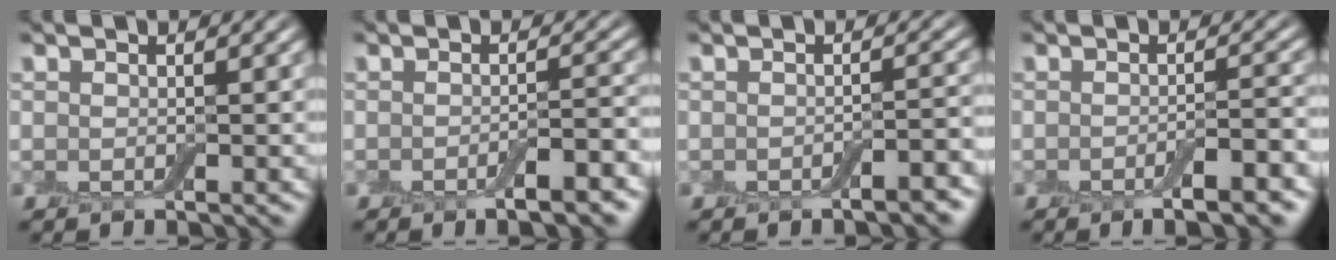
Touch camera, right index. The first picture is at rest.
{"total": 3.4, "force": [-1.7, 0.7, 2.9], "torque": [-0.040, 0.001, -0.029]}
{"total": 2.4, "force": [-1.3, 0.6, 1.9], "torque": [-0.022, 0.005, -0.022]}
{"total": 3.7, "force": [-1.8, 0.8, 3.2], "torque": [-0.046, 0.001, -0.030]}